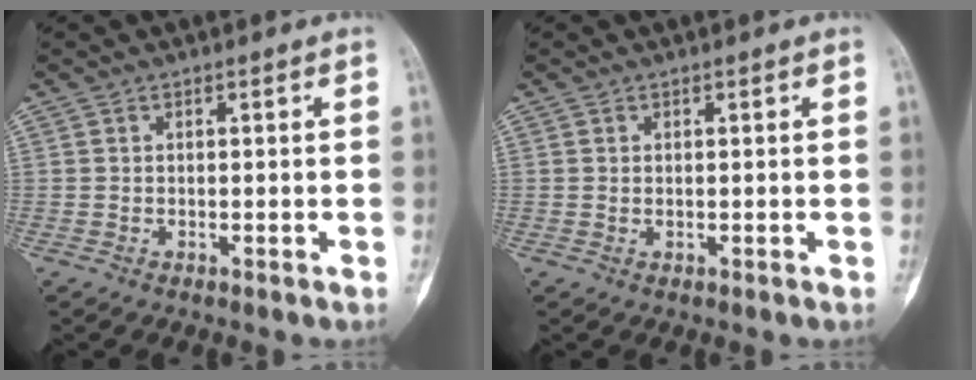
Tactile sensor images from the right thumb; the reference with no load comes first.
{"total": 0.0}